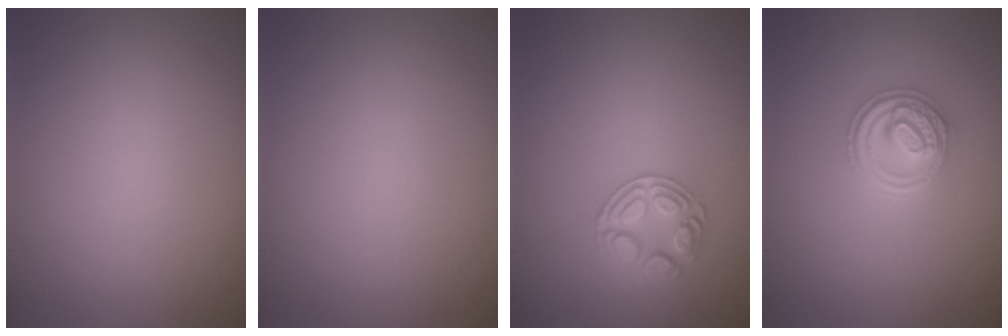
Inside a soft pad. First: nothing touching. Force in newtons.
{"total": 0.0}
{"total": 2.6, "press": 2.6, "slide": 0.4}
{"total": 2.8, "press": 2.7, "slide": 0.6}